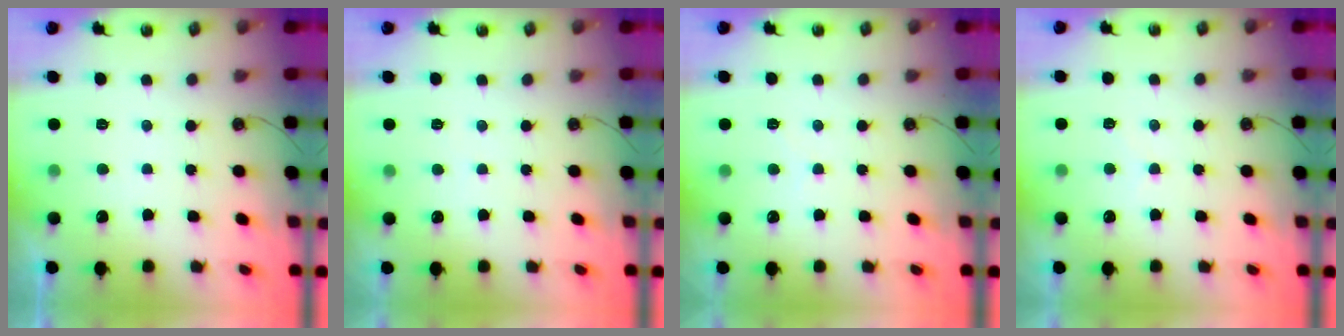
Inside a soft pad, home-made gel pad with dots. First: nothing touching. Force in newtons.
{"total": 2.4, "press": 2.4, "slide": 0.4}
{"total": 2.9, "press": 2.9, "slide": 0.4}
{"total": 3.9, "press": 3.9, "slide": 0.5}